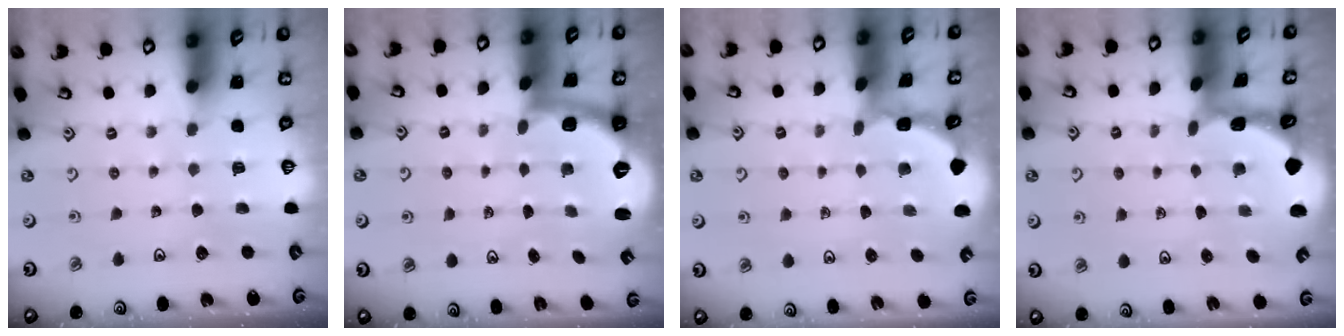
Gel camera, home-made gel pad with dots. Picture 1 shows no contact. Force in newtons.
{"total": 2.5, "press": 2.0, "slide": 1.5}
{"total": 1.6, "press": 1.5, "slide": 0.1}
{"total": 1.5, "press": 1.5, "slide": 0.2}